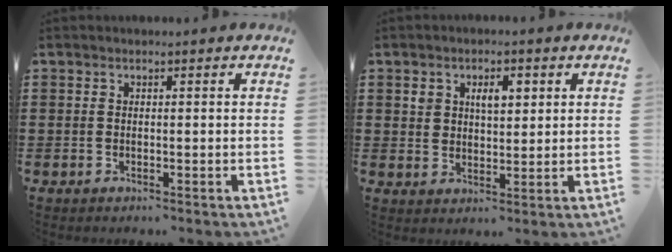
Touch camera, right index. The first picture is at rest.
{"total": 3.9, "force": [1.5, 2.6, 2.6], "torque": [-0.044, 0.006, 0.021]}